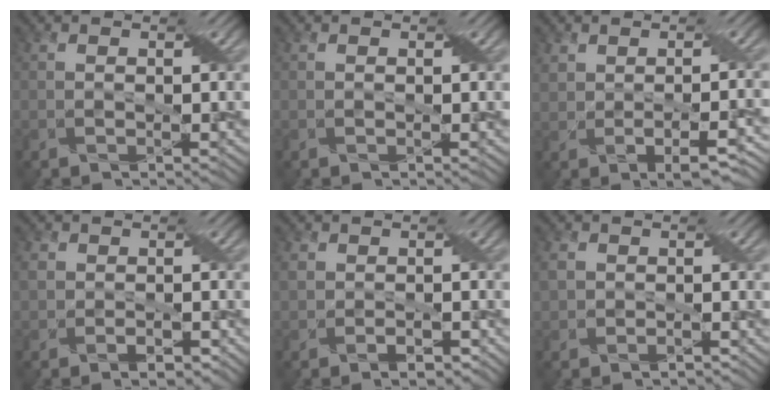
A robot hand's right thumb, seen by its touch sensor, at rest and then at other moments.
{"total": 0.0}
{"total": 5.7, "force": [-0.6, 3.1, 4.7], "torque": [-0.086, -0.006, -0.004]}
{"total": 4.0, "force": [-1.1, 3.0, 2.4], "torque": [-0.044, -0.007, -0.020]}
{"total": 3.7, "force": [-1.2, 2.6, 2.3], "torque": [-0.040, -0.007, -0.023]}
{"total": 3.4, "force": [-0.6, 2.8, 1.9], "torque": [-0.043, -0.004, -0.010]}